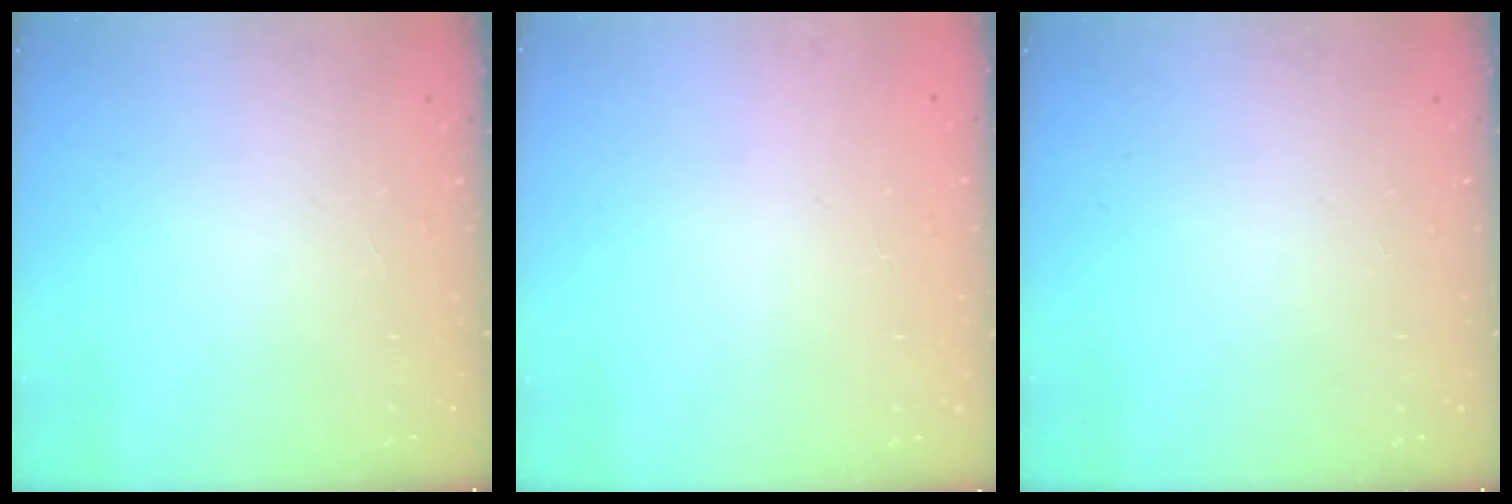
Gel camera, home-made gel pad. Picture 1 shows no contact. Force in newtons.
{"total": 0.0}
{"total": 0.0}